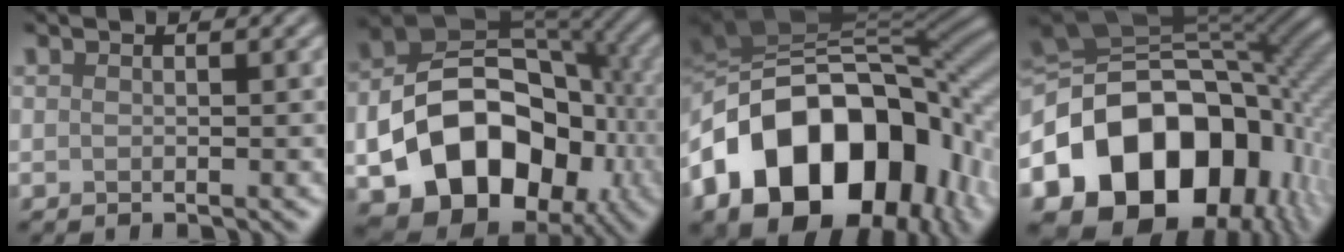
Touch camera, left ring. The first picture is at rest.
{"total": 15.7, "force": [-5.2, 11.2, 9.7], "torque": [-0.161, -0.024, -0.085]}
{"total": 17.6, "force": [-6.0, 11.7, 11.7], "torque": [-0.188, 0.006, -0.103]}
{"total": 17.8, "force": [-6.0, 13.1, 10.4], "torque": [-0.182, -0.012, -0.098]}